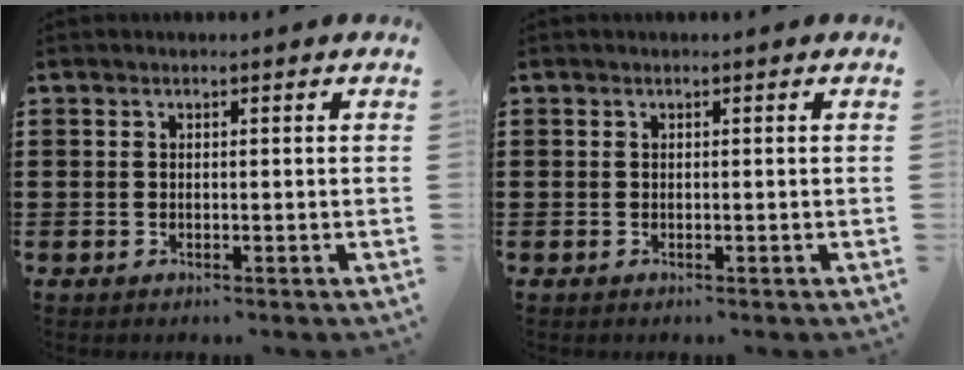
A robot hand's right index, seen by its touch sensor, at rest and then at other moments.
{"total": 0.0}